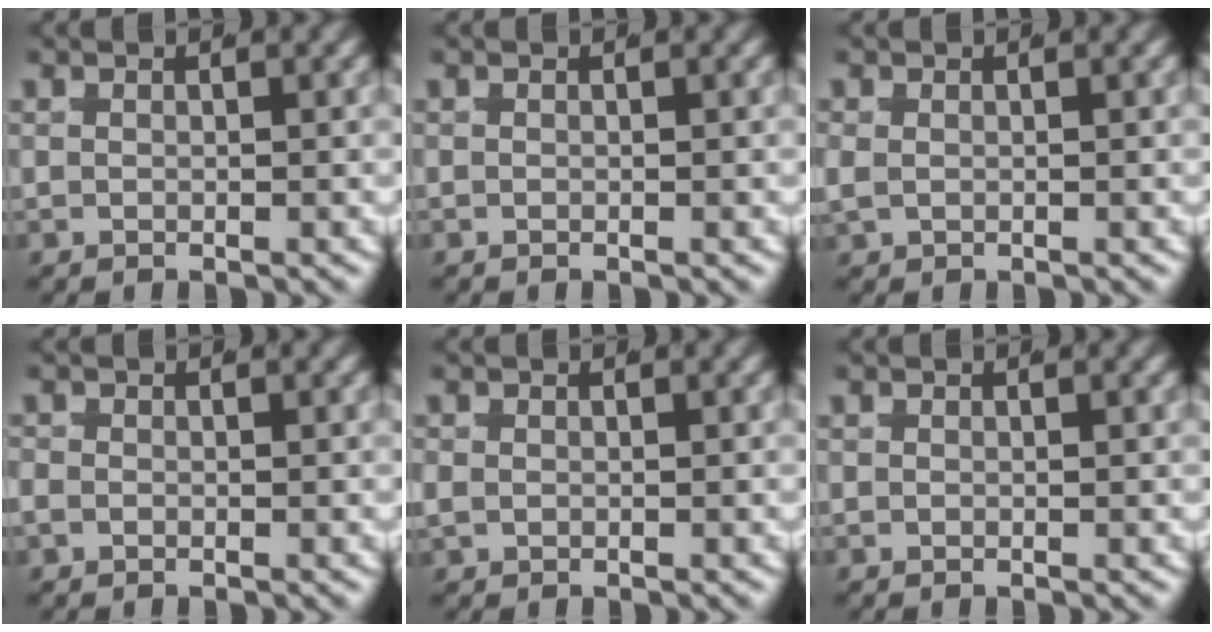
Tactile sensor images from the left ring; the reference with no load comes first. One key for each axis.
{"total": 0.0}
{"total": 0.9, "fx": -0.3, "fy": 0.8, "fz": 0.3, "tx": -0.020, "ty": -0.008, "tz": 0.000}
{"total": 0.8, "fx": -0.7, "fy": 0.2, "fz": -0.1, "tx": -0.010, "ty": -0.010, "tz": -0.009}
{"total": 0.6, "fx": -0.4, "fy": 0.5, "fz": 0.1, "tx": -0.013, "ty": -0.007, "tz": -0.002}
{"total": 0.0}